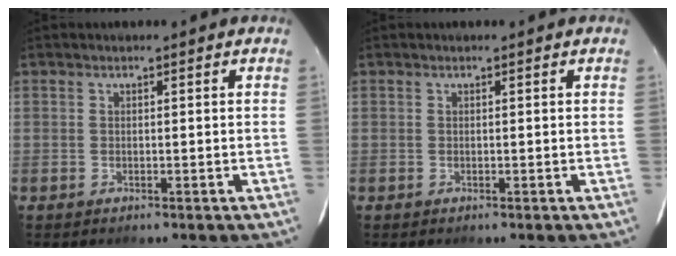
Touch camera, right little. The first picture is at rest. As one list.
[{"total": 0.0}]